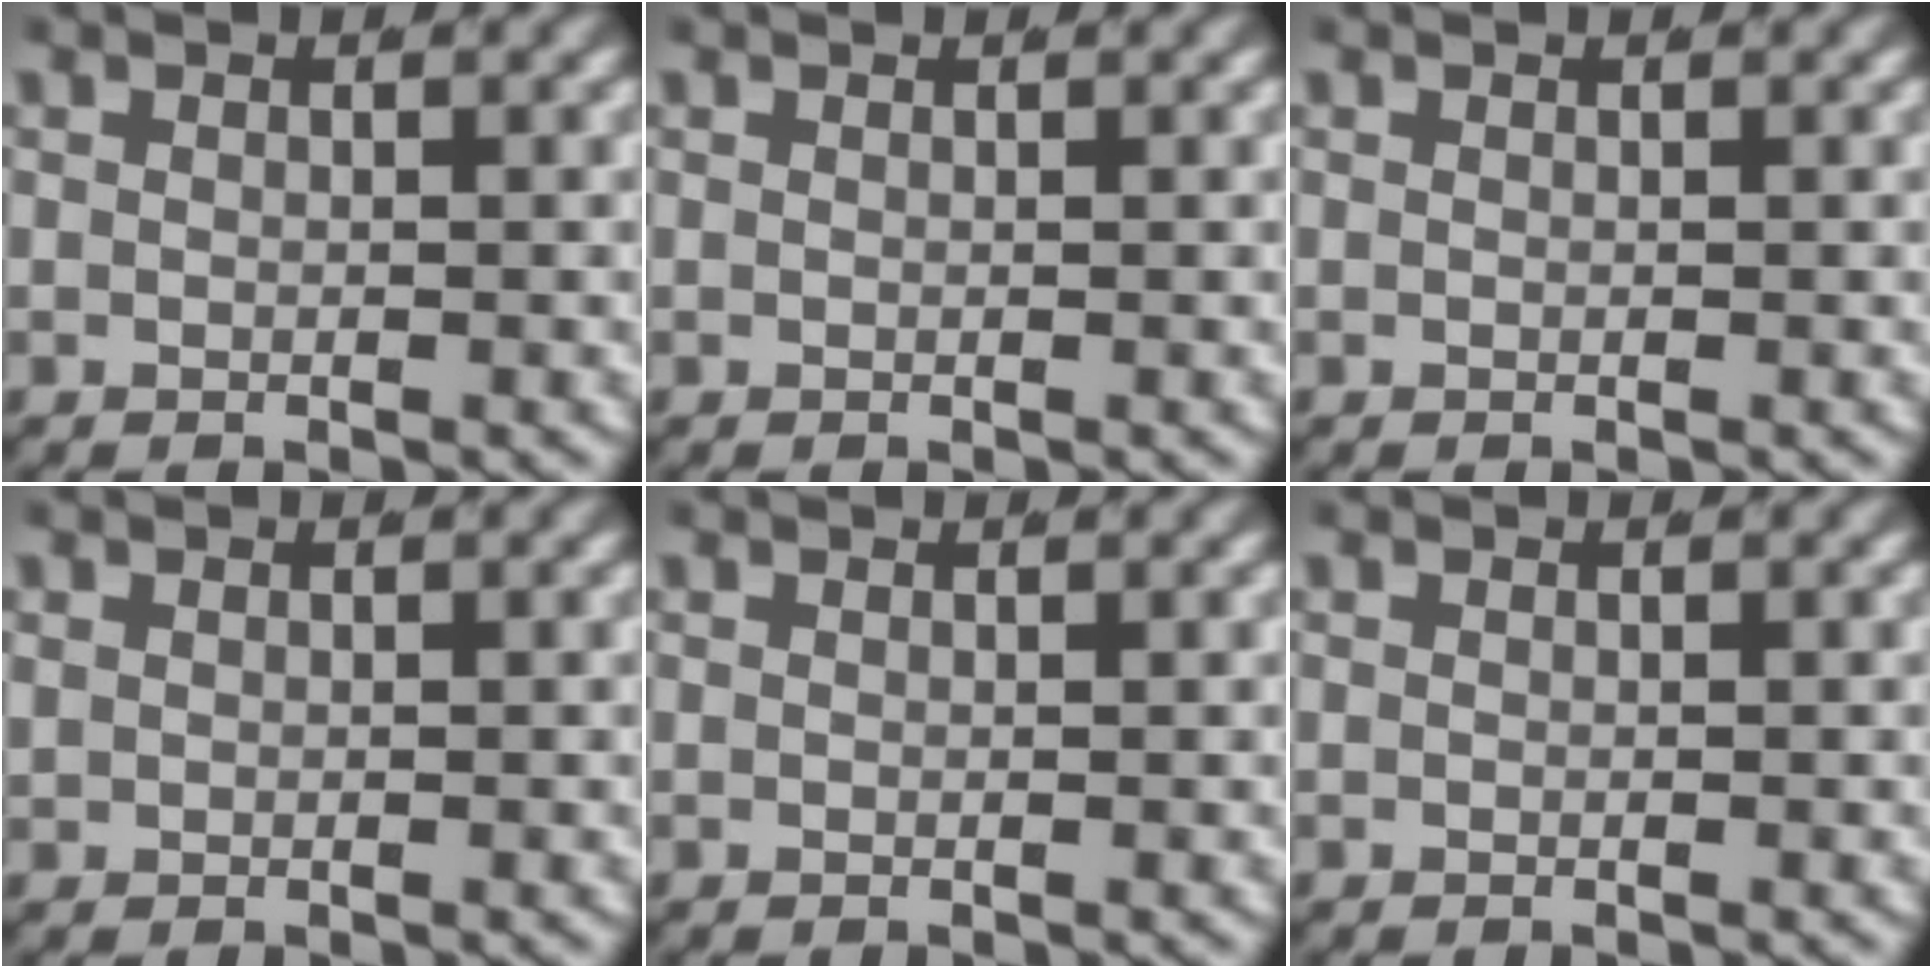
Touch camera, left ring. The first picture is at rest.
{"total": 0.0}
{"total": 0.0}
{"total": 0.5, "force": [0.2, 0.4, 0.3], "torque": [-0.016, -0.006, 0.012]}
{"total": 0.0}
{"total": 0.0}